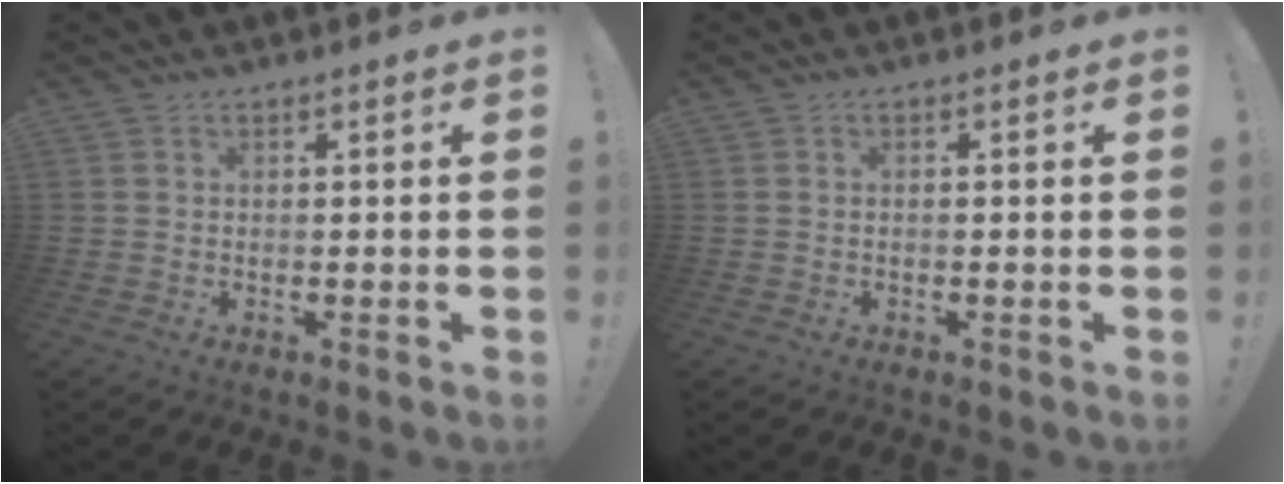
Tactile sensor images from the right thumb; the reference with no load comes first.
{"total": 0.0}